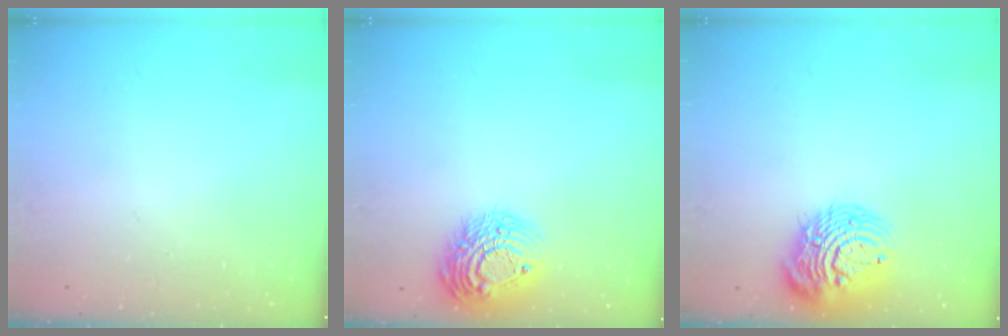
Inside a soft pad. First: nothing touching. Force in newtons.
{"total": 14.9, "press": 14.9, "slide": 0.9}
{"total": 14.4, "press": 14.3, "slide": 1.5}